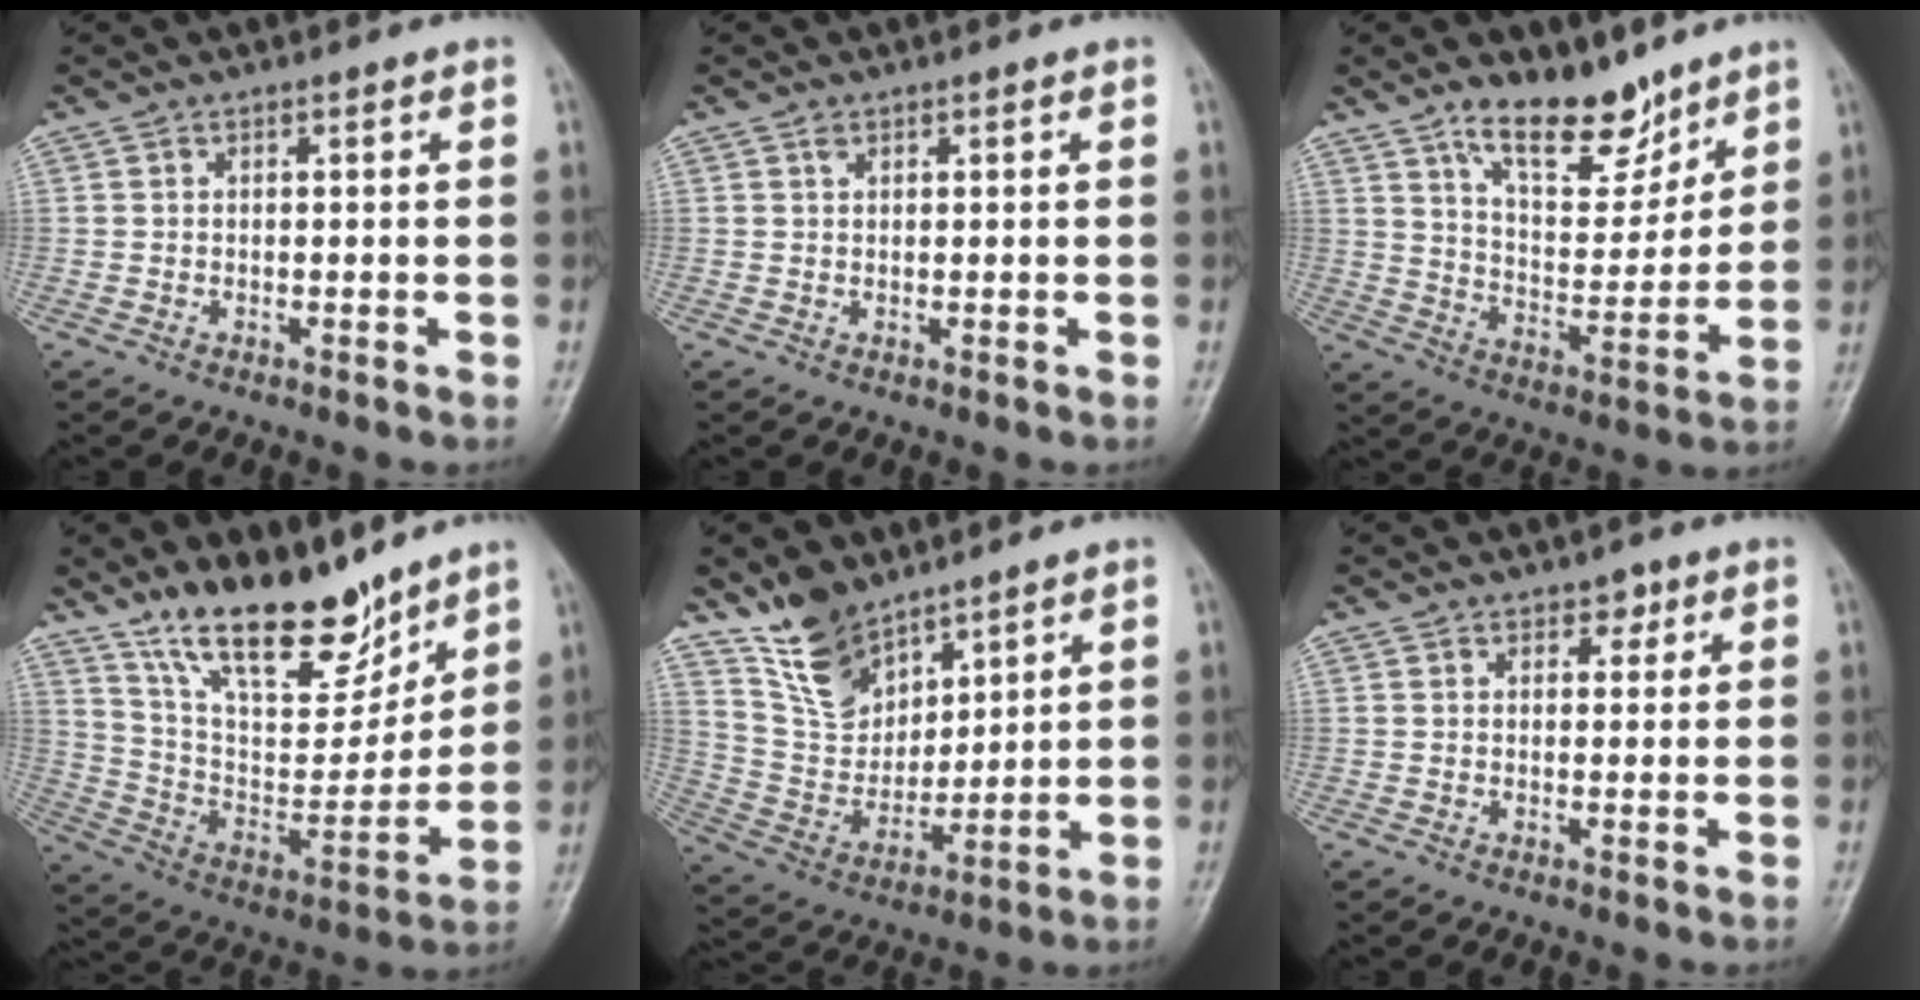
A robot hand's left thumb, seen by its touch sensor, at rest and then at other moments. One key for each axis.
{"total": 0.9, "fx": 0.6, "fy": 0.5, "fz": 0.4, "tx": -0.005, "ty": -0.001, "tz": 0.010}
{"total": 13.8, "fx": 9.8, "fy": 6.1, "fz": 7.5, "tx": -0.083, "ty": -0.075, "tz": 0.174}
{"total": 19.9, "fx": 14.8, "fy": 7.4, "fz": 11.1, "tx": -0.138, "ty": -0.083, "tz": 0.265}
{"total": 11.7, "fx": 8.9, "fy": 6.1, "fz": 4.7, "tx": -0.059, "ty": -0.058, "tz": 0.185}
{"total": 2.4, "fx": 1.4, "fy": 1.6, "fz": 1.1, "tx": 0.003, "ty": -0.005, "tz": 0.016}